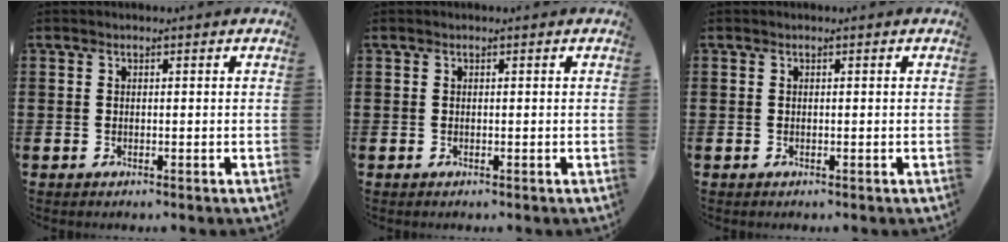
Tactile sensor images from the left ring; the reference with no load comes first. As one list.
[{"total": 0.0}, {"total": 0.0}]